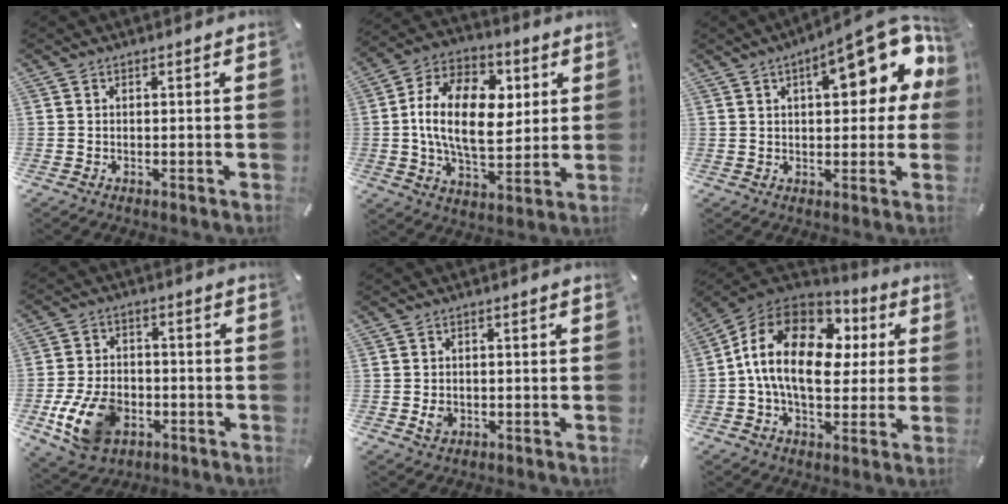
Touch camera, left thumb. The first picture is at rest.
{"total": 18.3, "force": [2.3, 11.3, 14.2], "torque": [-0.270, 0.006, 0.036]}
{"total": 17.4, "force": [6.2, 7.1, 14.6], "torque": [-0.180, -0.021, 0.094]}
{"total": 12.7, "force": [-4.5, 8.7, 8.1], "torque": [-0.166, 0.014, -0.076]}
{"total": 2.6, "force": [-0.5, 2.0, 1.5], "torque": [-0.035, 0.002, -0.011]}
{"total": 19.8, "force": [2.4, 12.8, 14.9], "torque": [-0.293, 0.009, 0.039]}